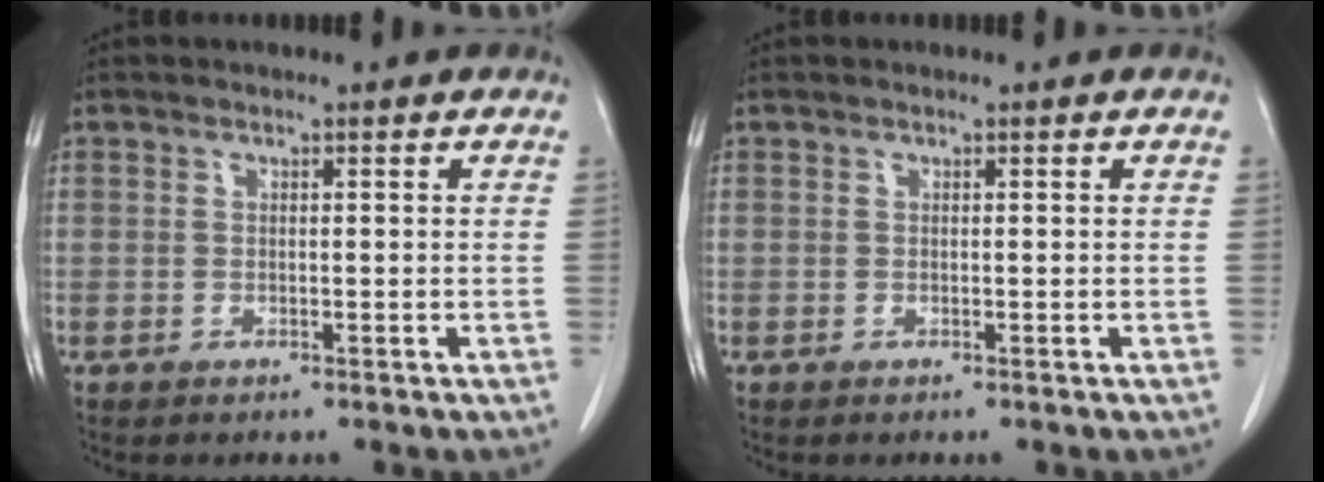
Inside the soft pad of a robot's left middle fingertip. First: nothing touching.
{"total": 0.0}